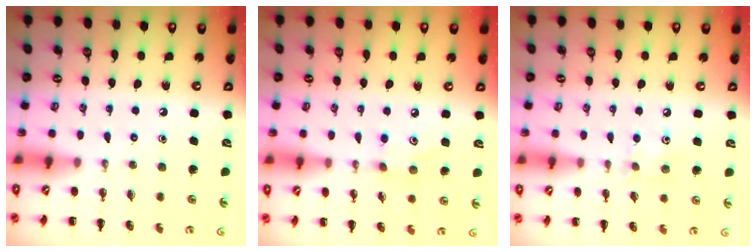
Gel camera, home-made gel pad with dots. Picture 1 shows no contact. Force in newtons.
{"total": 4.9, "press": 4.7, "slide": 1.2}
{"total": 5.9, "press": 5.8, "slide": 1.3}